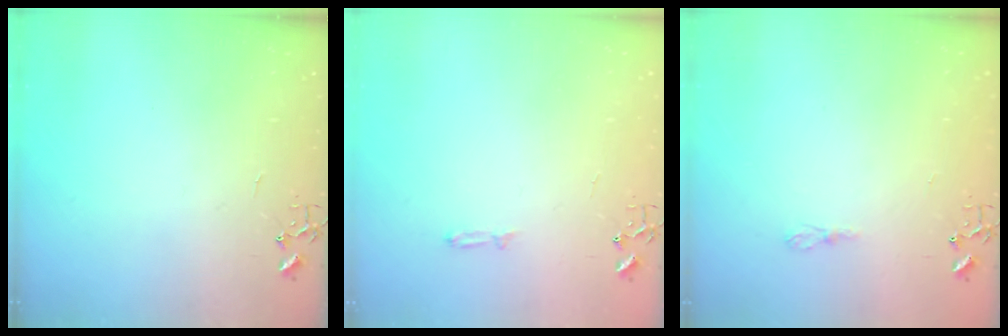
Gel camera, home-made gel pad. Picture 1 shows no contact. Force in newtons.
{"total": 3.0, "press": 2.9, "slide": 0.5}
{"total": 3.8, "press": 3.7, "slide": 0.6}